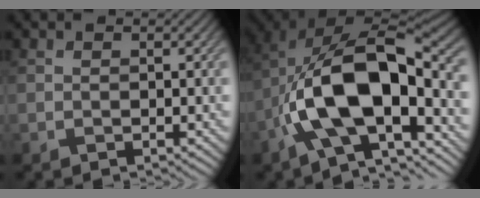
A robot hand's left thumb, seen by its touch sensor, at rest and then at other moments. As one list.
[{"total": 16.3, "force": [-4.4, 8.2, 13.4], "torque": [-0.232, -0.004, -0.080]}]